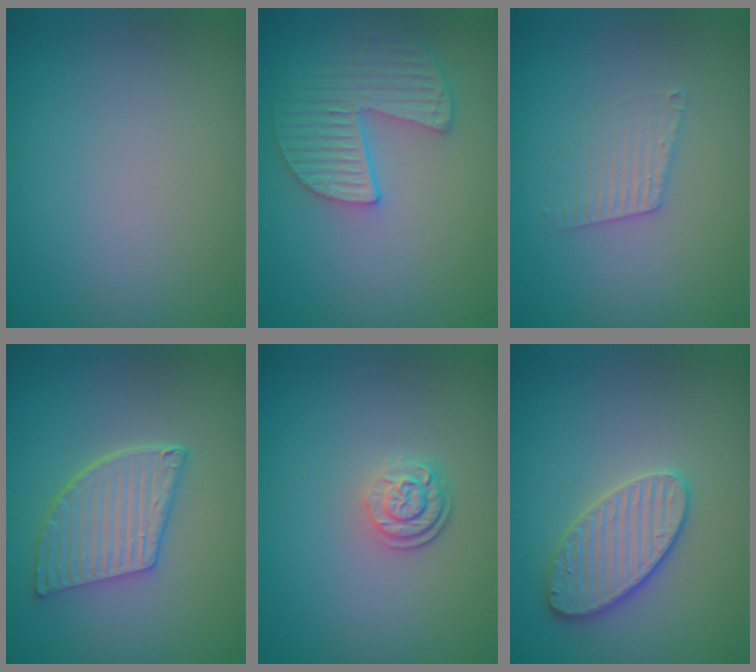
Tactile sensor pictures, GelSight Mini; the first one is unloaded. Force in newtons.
{"total": 5.4, "press": 4.3, "slide": 3.2}
{"total": 2.0, "press": 2.0, "slide": 0.1}
{"total": 5.4, "press": 4.3, "slide": 3.2}
{"total": 2.6, "press": 1.9, "slide": 1.7}
{"total": 3.6, "press": 3.5, "slide": 0.6}